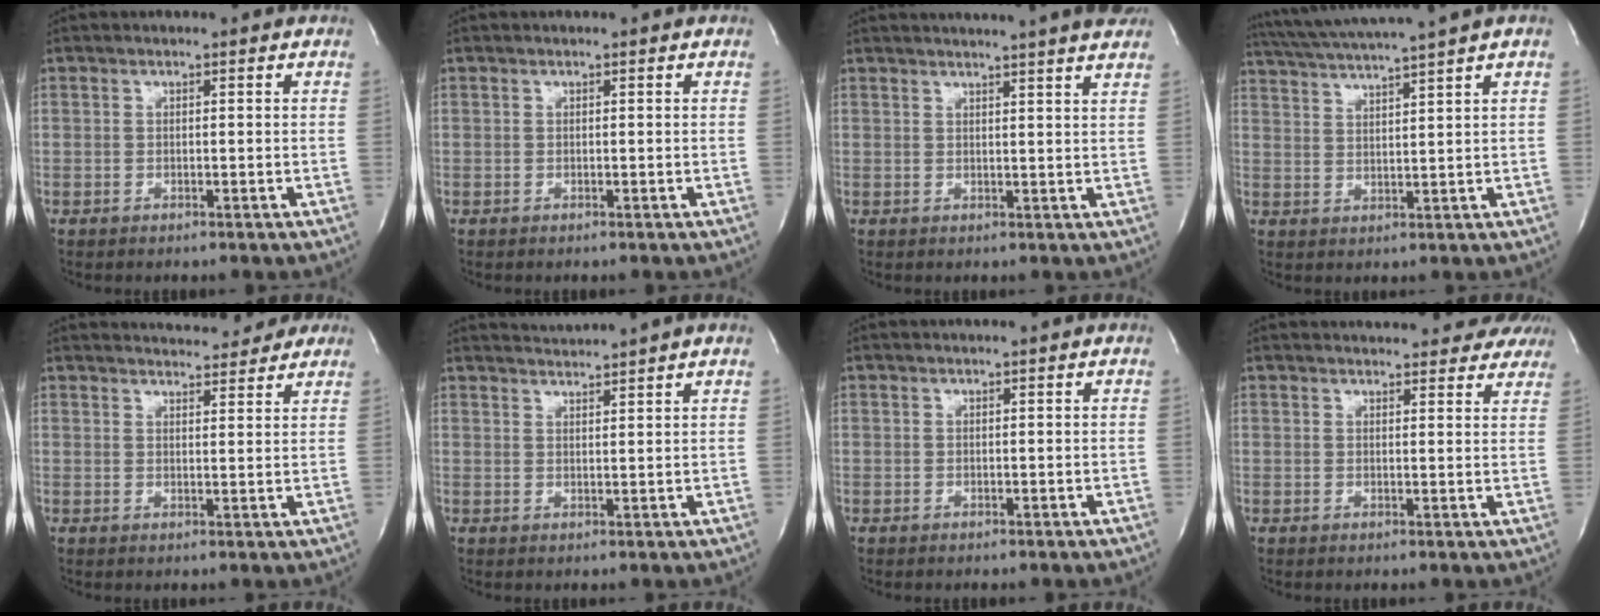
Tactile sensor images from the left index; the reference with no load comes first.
{"total": 0.0}
{"total": 14.1, "force": [12.9, -0.5, 5.7], "torque": [-0.094, -0.009, 0.150]}
{"total": 9.8, "force": [8.3, -2.2, 4.6], "torque": [-0.084, 0.005, 0.135]}
{"total": 11.1, "force": [10.5, 2.1, 2.8], "torque": [-0.034, 0.006, 0.124]}
{"total": 3.6, "force": [3.3, -1.6, 0.3], "torque": [-0.005, -0.005, 0.057]}
{"total": 0.6, "force": [0.4, -0.3, 0.3], "torque": [-0.007, -0.002, 0.013]}
{"total": 20.8, "force": [19.5, 4.8, 5.4], "torque": [-0.081, -0.014, 0.224]}